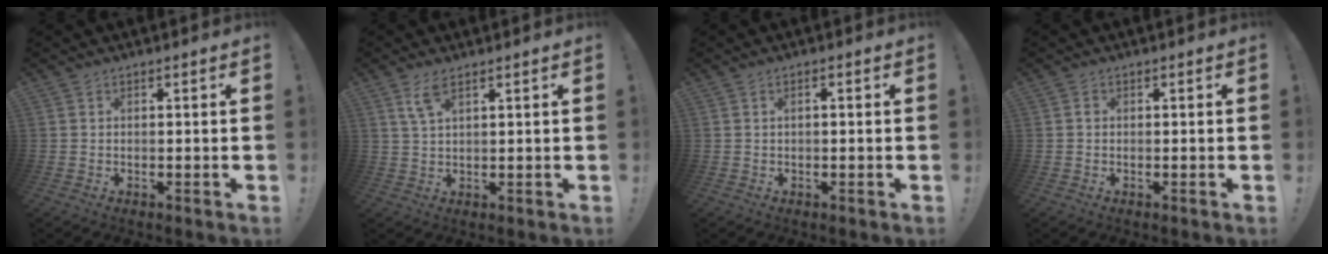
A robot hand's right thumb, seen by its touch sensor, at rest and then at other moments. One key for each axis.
{"total": 5.1, "fx": 3.0, "fy": 1.8, "fz": 3.7, "tx": -0.072, "ty": -0.005, "tz": 0.054}
{"total": 1.2, "fx": -0.2, "fy": 0.2, "fz": 1.1, "tx": -0.023, "ty": 0.004, "tz": -0.004}
{"total": 0.7, "fx": -0.2, "fy": 0.6, "fz": 0.2, "tx": -0.007, "ty": 0.004, "tz": -0.003}